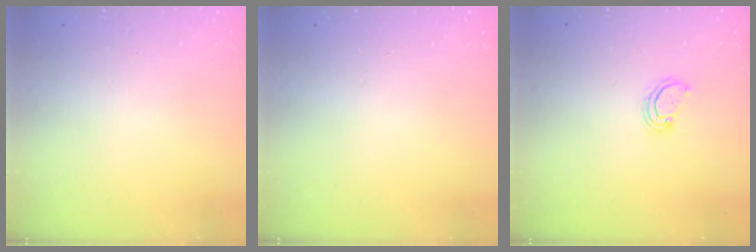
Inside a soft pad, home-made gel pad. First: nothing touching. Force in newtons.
{"total": 0.0}
{"total": 2.8, "press": 2.8, "slide": 0.2}